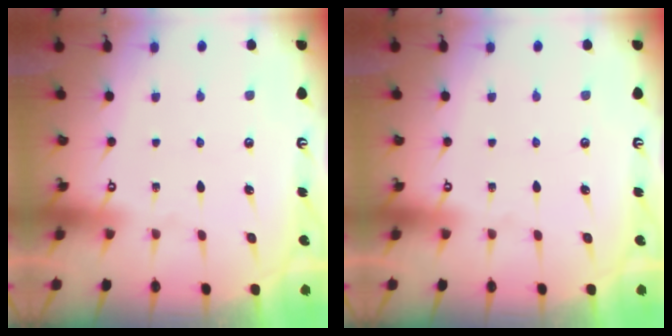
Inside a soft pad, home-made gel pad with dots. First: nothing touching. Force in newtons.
{"total": 0.0}